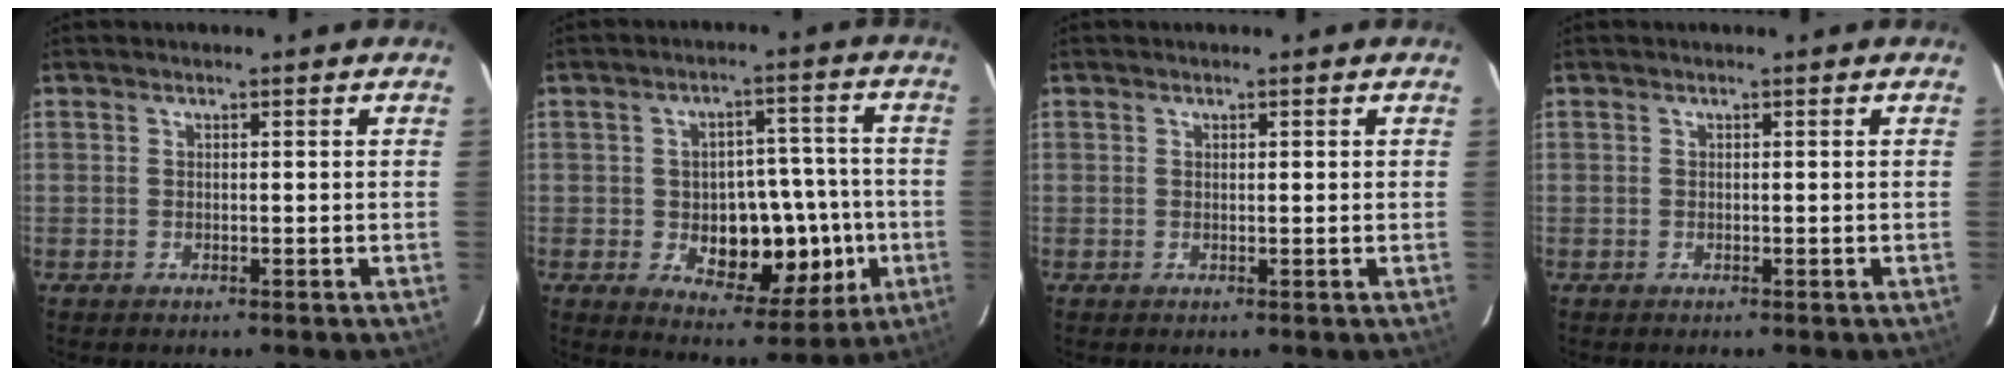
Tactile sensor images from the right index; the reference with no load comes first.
{"total": 13.2, "force": [-2.5, 7.3, 10.7], "torque": [-0.141, 0.023, -0.018]}
{"total": 0.5, "force": [0.2, 0.1, 0.5], "torque": [-0.010, 0.002, 0.004]}
{"total": 0.0}